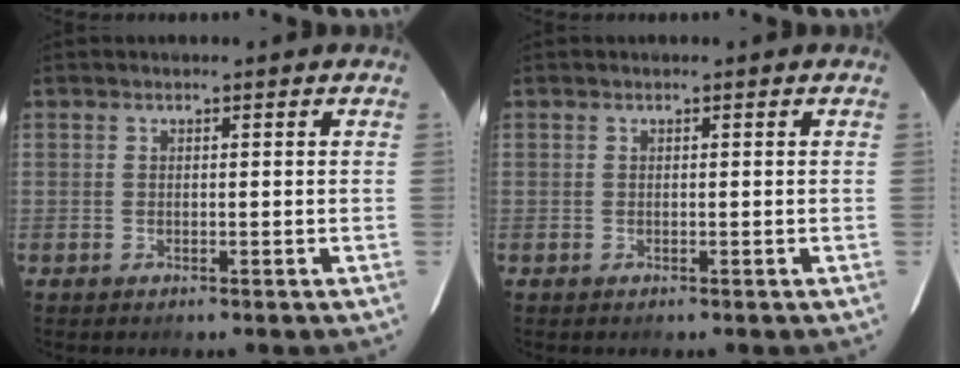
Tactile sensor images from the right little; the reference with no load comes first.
{"total": 0.0}